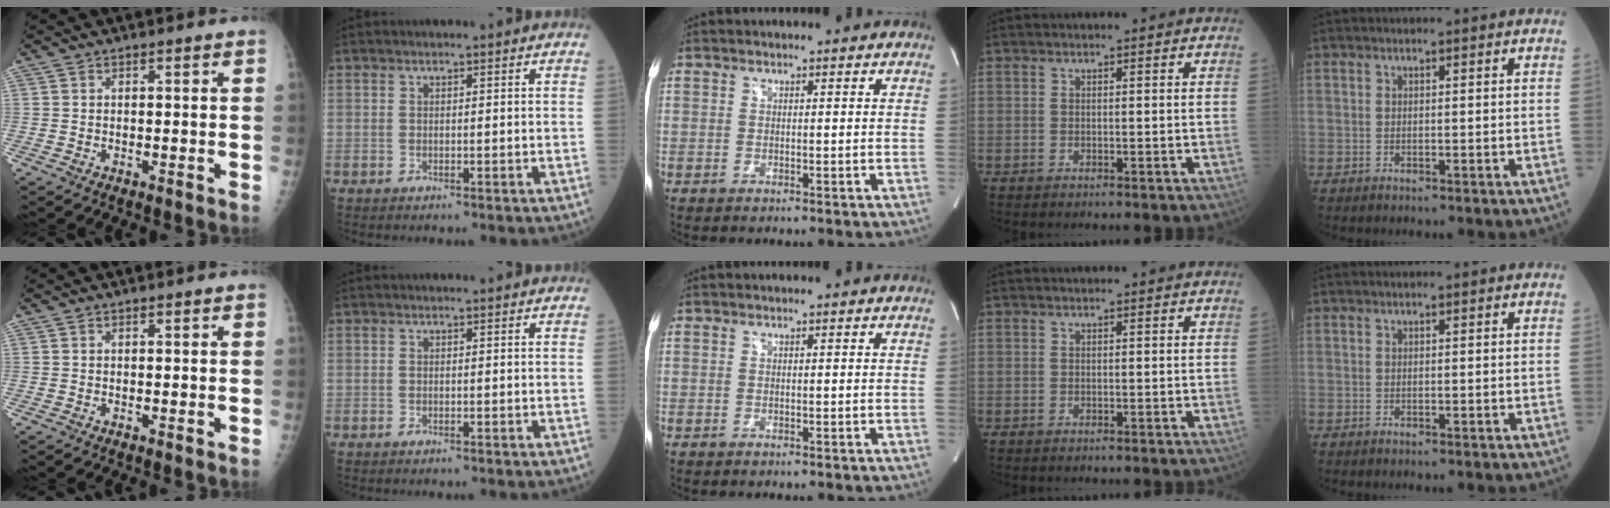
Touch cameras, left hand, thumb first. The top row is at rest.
{}